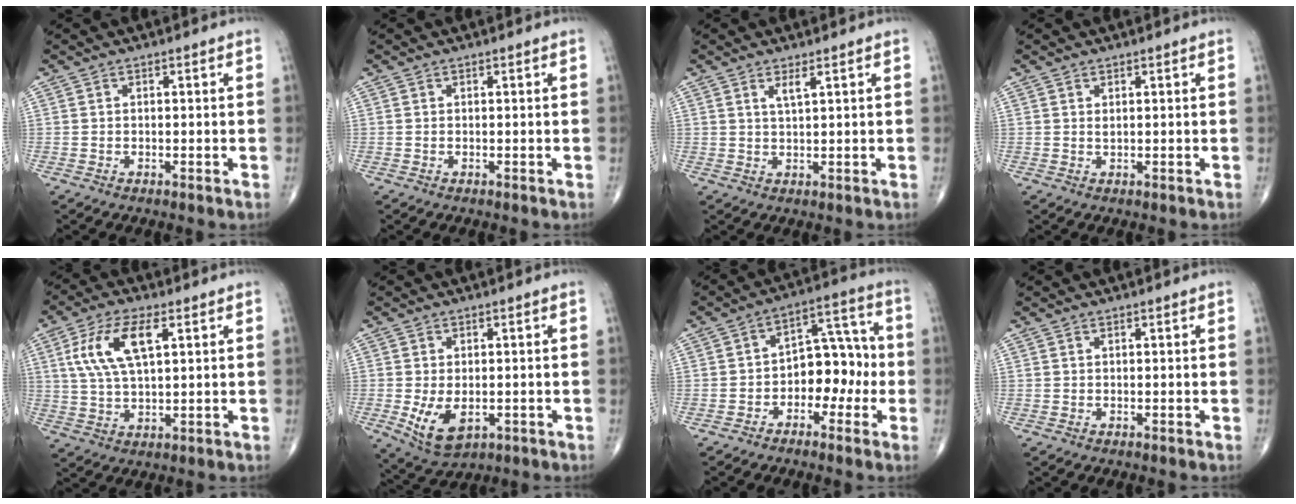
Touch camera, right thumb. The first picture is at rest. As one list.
[{"total": 0.0}, {"total": 2.1, "force": [1.2, 0.3, 1.6], "torque": [-0.035, -0.010, 0.025]}, {"total": 0.7, "force": [0.4, 0.2, 0.5], "torque": [-0.010, -0.001, 0.007]}, {"total": 11.1, "force": [3.6, 4.7, 9.4], "torque": [-0.192, 0.001, 0.072]}, {"total": 7.5, "force": [-1.5, 4.4, 5.9], "torque": [-0.103, -0.014, -0.013]}, {"total": 10.0, "force": [-2.3, 6.6, 7.1], "torque": [-0.062, 0.046, -0.046]}, {"total": 0.0}]